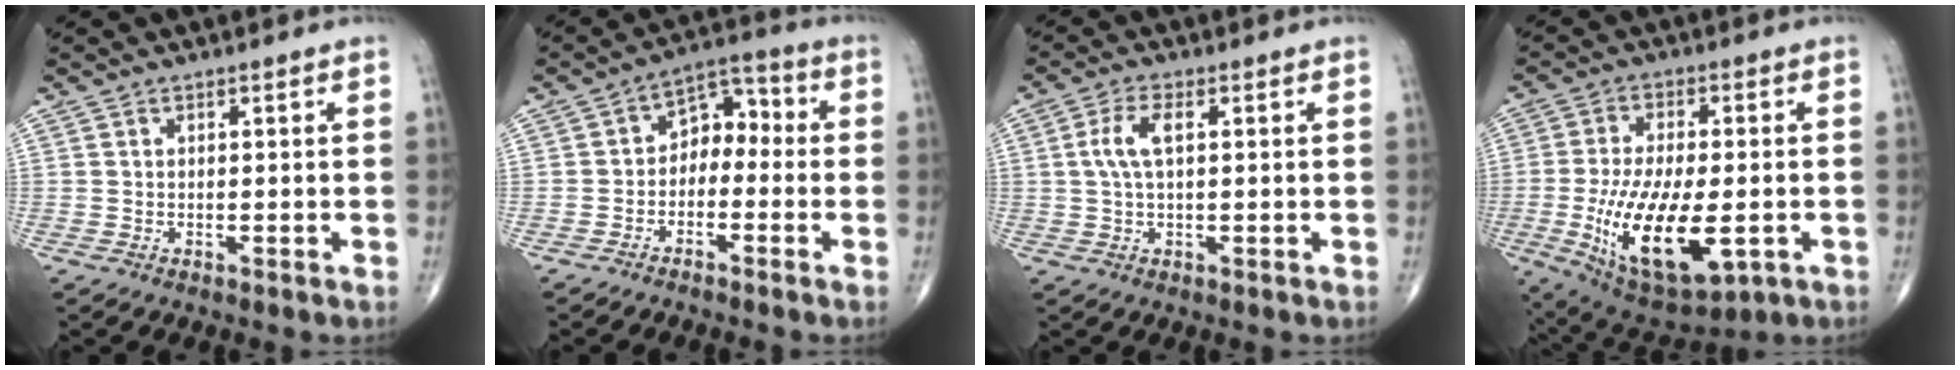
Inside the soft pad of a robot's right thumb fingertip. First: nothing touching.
{"total": 7.2, "force": [-1.5, 5.0, 4.9], "torque": [-0.043, 0.044, -0.042]}
{"total": 5.0, "force": [0.9, 2.1, 4.4], "torque": [-0.105, 0.011, 0.016]}
{"total": 19.2, "force": [-4.5, 8.5, 16.7], "torque": [-0.301, -0.012, -0.056]}